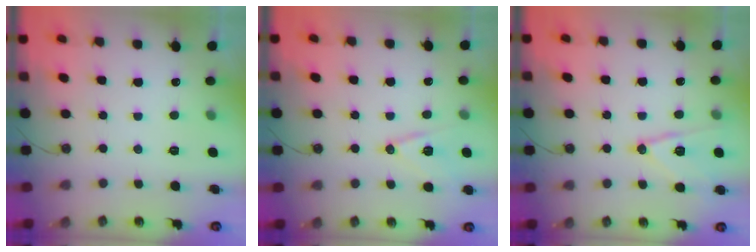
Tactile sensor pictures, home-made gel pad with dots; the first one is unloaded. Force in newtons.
{"total": 10.6, "press": 10.2, "slide": 2.8}
{"total": 12.6, "press": 12.6, "slide": 0.7}